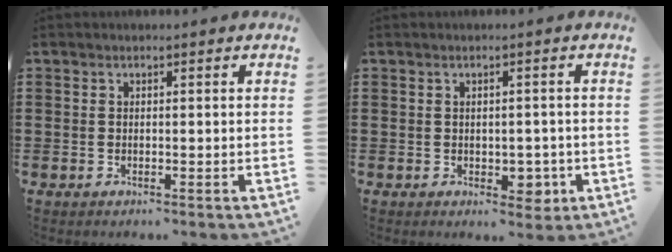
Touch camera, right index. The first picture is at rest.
{"total": 3.3, "force": [-0.9, 2.2, 2.3], "torque": [-0.034, 0.000, -0.017]}